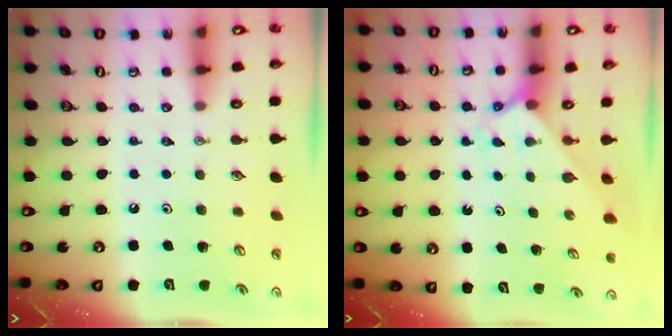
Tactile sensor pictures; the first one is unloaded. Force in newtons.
{"total": 2.3, "press": 2.3, "slide": 0.2}